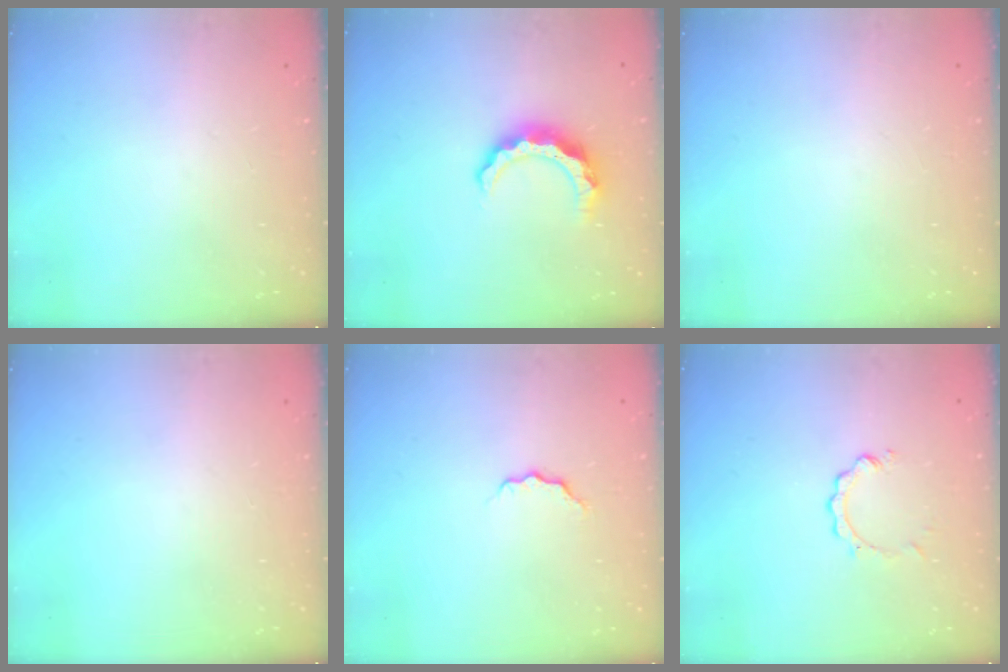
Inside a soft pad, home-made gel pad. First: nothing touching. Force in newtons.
{"total": 8.2, "press": 8.2, "slide": 0.9}
{"total": 0.0}
{"total": 0.0}
{"total": 3.5, "press": 3.5, "slide": 0.5}
{"total": 2.1, "press": 2.1, "slide": 0.2}